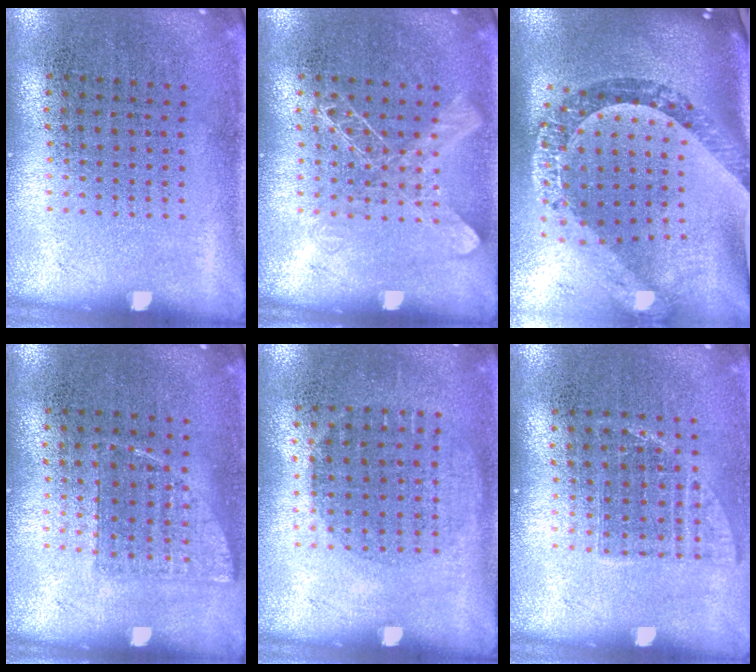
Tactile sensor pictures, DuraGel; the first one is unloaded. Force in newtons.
{"total": 1.7, "press": 1.7, "slide": 0.4}
{"total": 2.6, "press": 2.0, "slide": 1.6}
{"total": 0.7, "press": 0.7, "slide": 0.3}
{"total": 1.0, "press": 0.8, "slide": 0.5}
{"total": 0.8, "press": 0.8, "slide": 0.3}